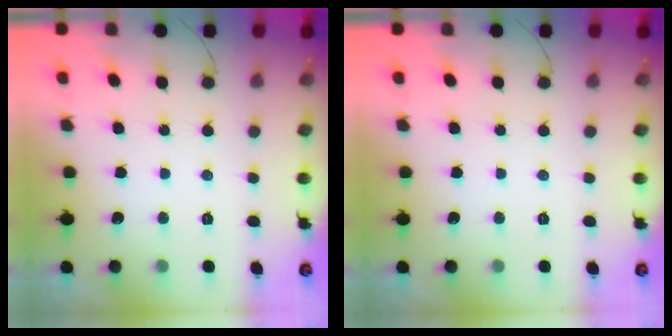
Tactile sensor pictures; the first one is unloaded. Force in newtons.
{"total": 0.0}